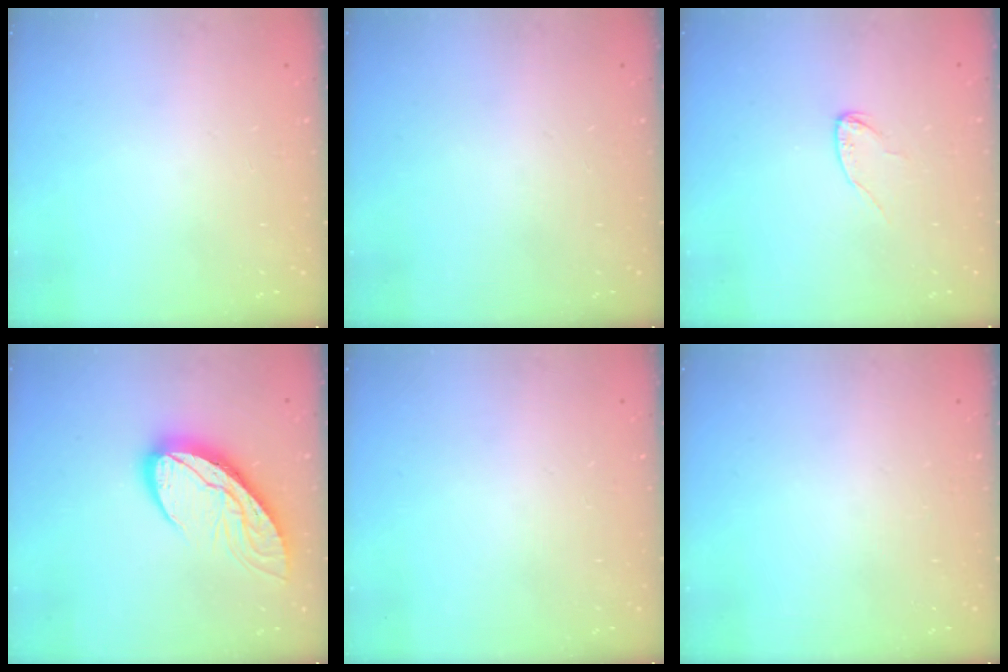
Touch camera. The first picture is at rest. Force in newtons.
{"total": 0.0}
{"total": 4.5, "press": 4.5, "slide": 0.5}
{"total": 15.3, "press": 15.2, "slide": 1.8}
{"total": 0.0}
{"total": 0.0}